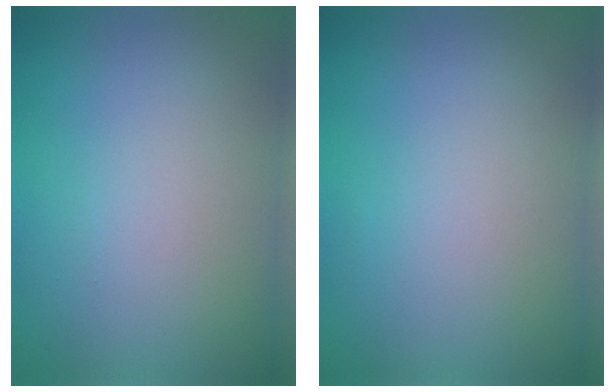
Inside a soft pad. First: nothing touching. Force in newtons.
{"total": 0.0}